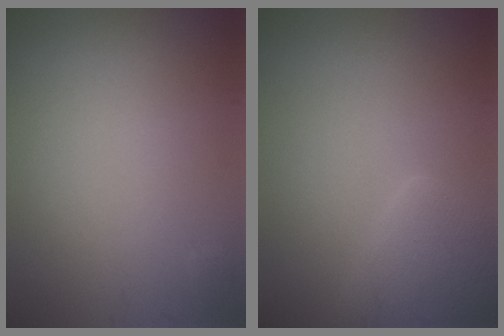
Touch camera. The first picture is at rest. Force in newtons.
{"total": 4.6, "press": 4.6, "slide": 0.4}